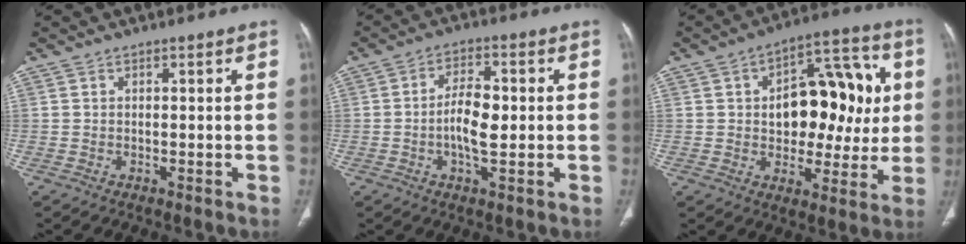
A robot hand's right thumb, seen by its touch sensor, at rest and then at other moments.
{"total": 7.1, "force": [-0.7, 3.1, 6.4], "torque": [-0.112, 0.007, -0.016]}
{"total": 19.0, "force": [2.3, 11.3, 15.1], "torque": [-0.151, 0.025, 0.036]}